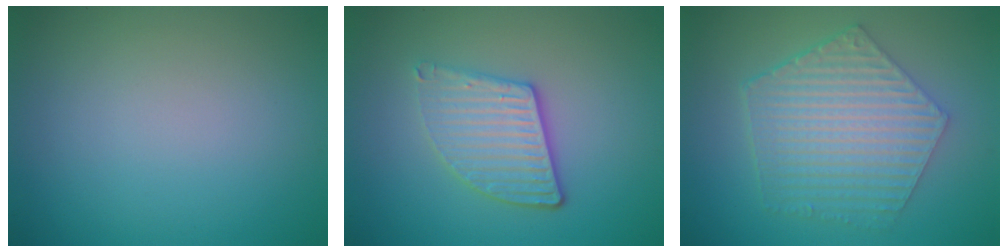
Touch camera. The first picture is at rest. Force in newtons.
{"total": 3.7, "press": 3.2, "slide": 2.0}
{"total": 6.5, "press": 4.7, "slide": 4.5}